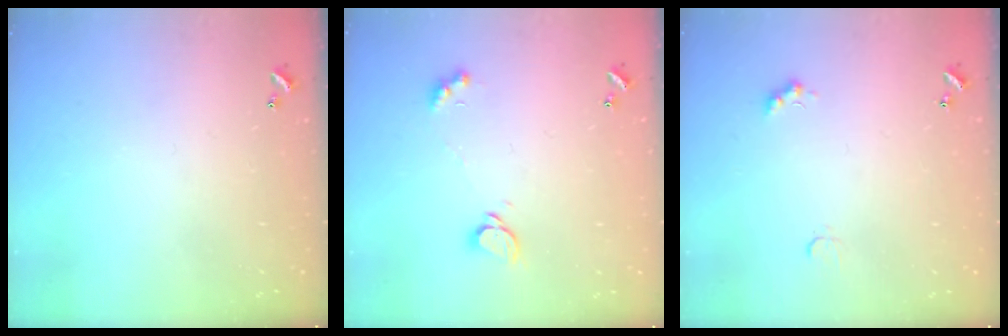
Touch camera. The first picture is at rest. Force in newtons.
{"total": 2.1, "press": 2.1, "slide": 0.3}
{"total": 2.4, "press": 2.3, "slide": 0.5}